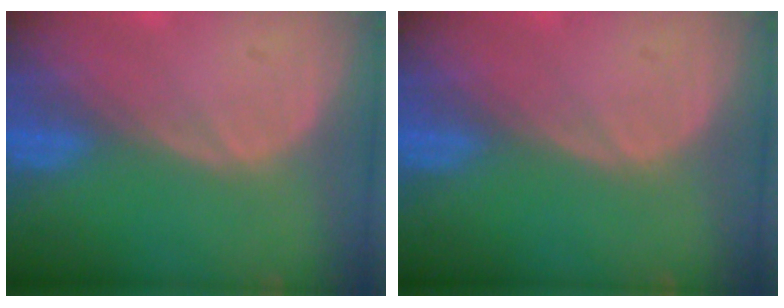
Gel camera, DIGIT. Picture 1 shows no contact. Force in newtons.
{"total": 0.0}